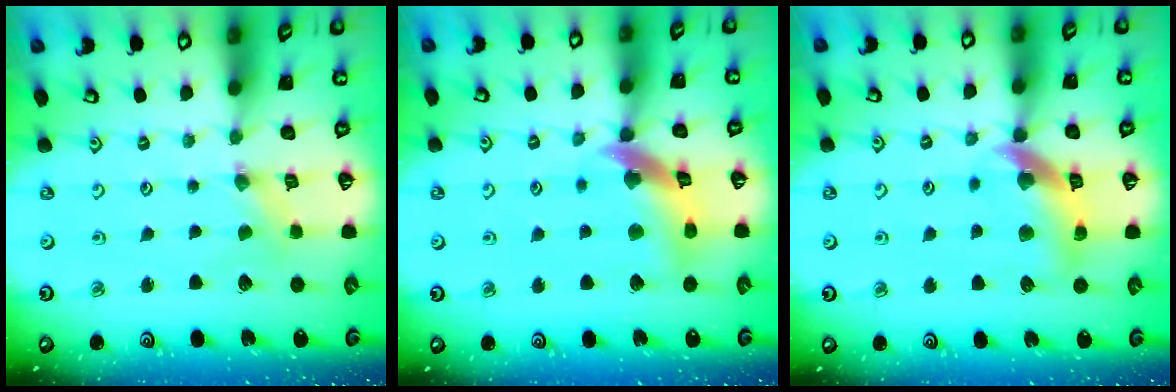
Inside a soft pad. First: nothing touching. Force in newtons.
{"total": 12.2, "press": 12.1, "slide": 1.6}
{"total": 13.8, "press": 13.7, "slide": 1.5}